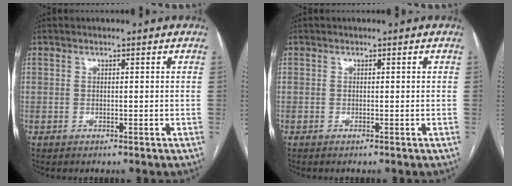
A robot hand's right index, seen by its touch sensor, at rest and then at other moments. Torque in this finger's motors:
{"motor_torque": [0.17, -0.15, -0.04, 0.01]}